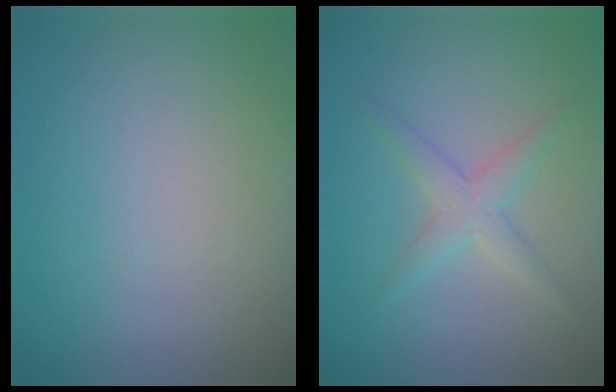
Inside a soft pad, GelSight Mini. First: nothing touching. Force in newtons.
{"total": 2.3, "press": 2.3, "slide": 0.1}